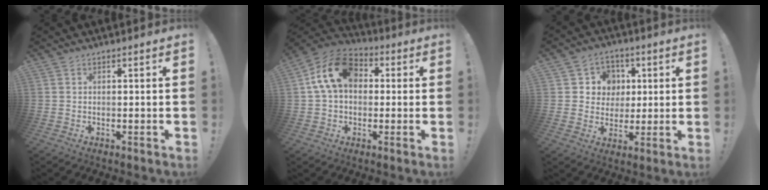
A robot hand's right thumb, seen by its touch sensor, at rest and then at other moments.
{"total": 15.3, "force": [4.2, 10.4, 10.3], "torque": [-0.169, 0.006, 0.083]}
{"total": 7.6, "force": [1.3, 7.4, 1.5], "torque": [-0.011, -0.012, 0.029]}